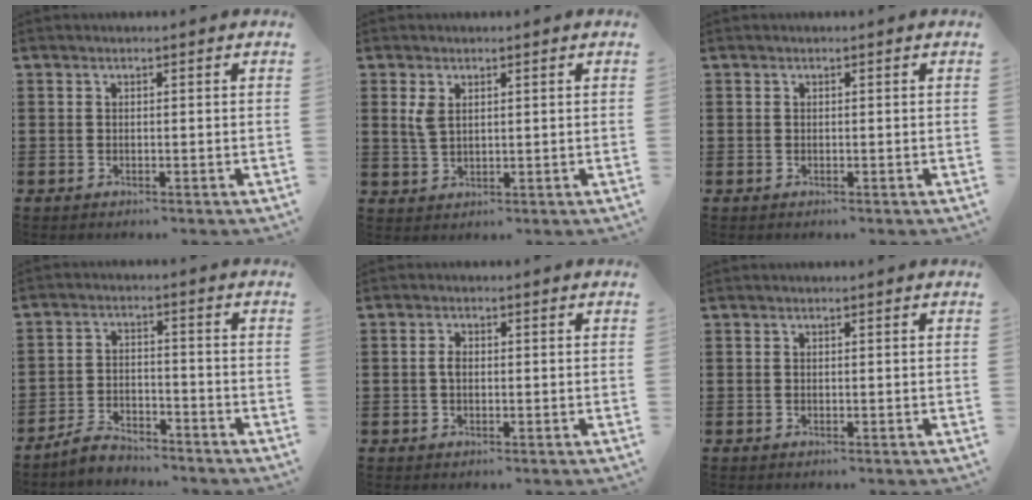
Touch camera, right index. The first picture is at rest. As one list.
[{"total": 2.6, "force": [1.2, 1.4, 1.9], "torque": [-0.041, 0.006, 0.022]}, {"total": 0.0}, {"total": 4.2, "force": [-4.0, 0.9, 0.7], "torque": [-0.022, 0.009, -0.083]}, {"total": 1.7, "force": [0.0, 0.9, 1.4], "torque": [-0.028, 0.004, -0.002]}, {"total": 0.0}]